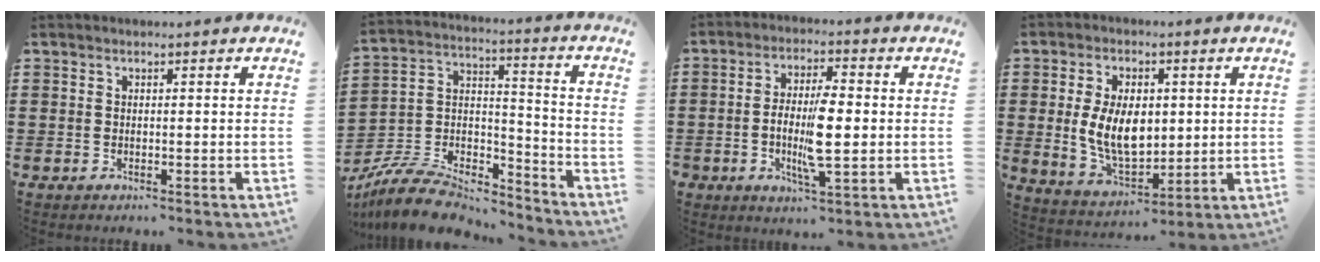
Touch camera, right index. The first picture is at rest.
{"total": 9.1, "force": [-8.3, 2.6, 2.7], "torque": [-0.062, 0.010, -0.163]}
{"total": 8.1, "force": [-1.2, 2.5, 7.7], "torque": [-0.152, -0.005, -0.024]}
{"total": 9.4, "force": [0.5, 5.8, 7.4], "torque": [-0.160, 0.005, 0.006]}